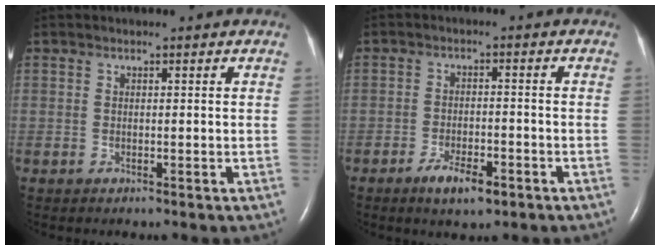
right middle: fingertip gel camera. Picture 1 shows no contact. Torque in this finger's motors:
{"motor_torque": [0.61, -0.43, 0.08, 0.05]}